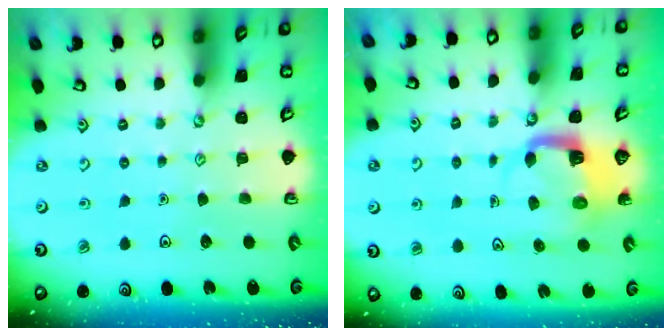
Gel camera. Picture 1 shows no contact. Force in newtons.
{"total": 5.0, "press": 4.9, "slide": 0.5}